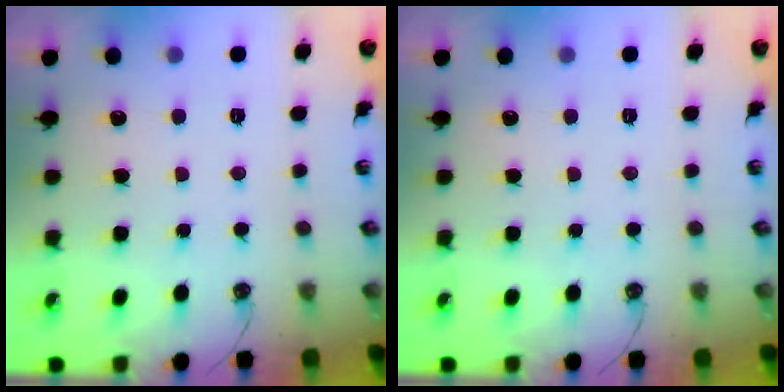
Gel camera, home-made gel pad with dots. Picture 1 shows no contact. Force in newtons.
{"total": 0.0}